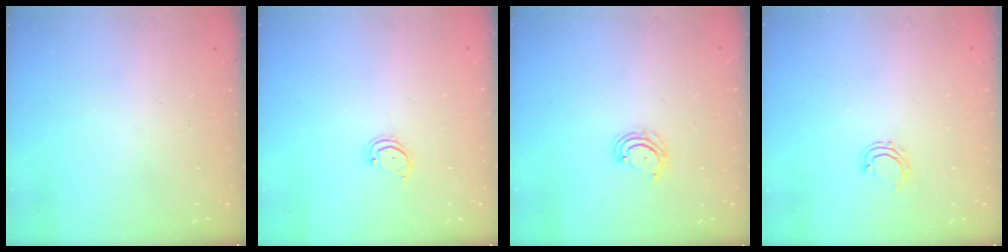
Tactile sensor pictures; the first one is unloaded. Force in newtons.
{"total": 2.6, "press": 2.6, "slide": 0.2}
{"total": 5.6, "press": 5.5, "slide": 0.5}
{"total": 5.2, "press": 5.1, "slide": 1.0}